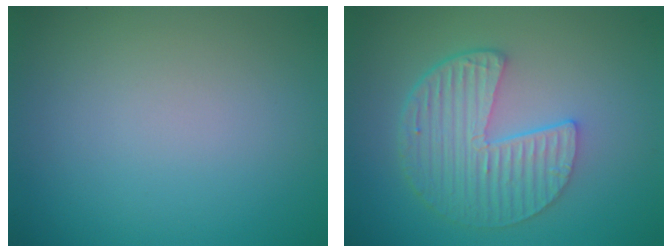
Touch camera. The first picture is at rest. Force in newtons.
{"total": 5.8, "press": 4.2, "slide": 3.9}